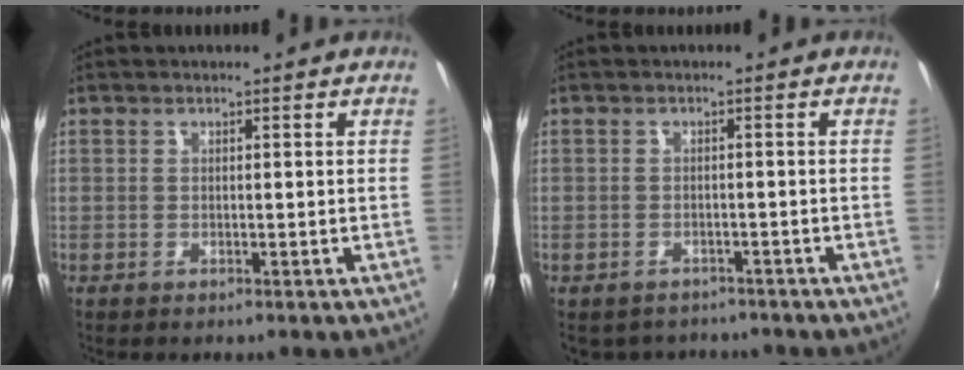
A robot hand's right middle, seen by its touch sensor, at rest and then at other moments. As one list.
[{"total": 4.9, "force": [-4.2, 2.4, 0.9], "torque": [-0.025, -0.013, -0.059]}]